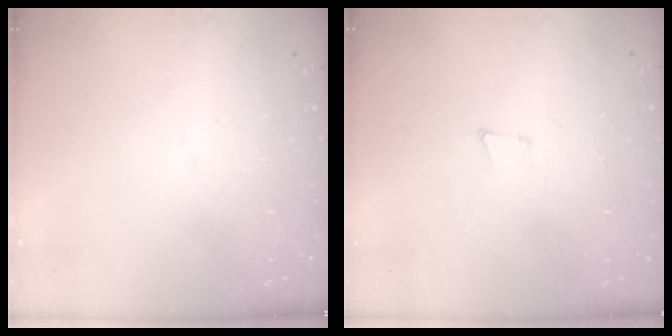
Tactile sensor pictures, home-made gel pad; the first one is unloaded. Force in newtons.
{"total": 3.6, "press": 2.5, "slide": 2.7}